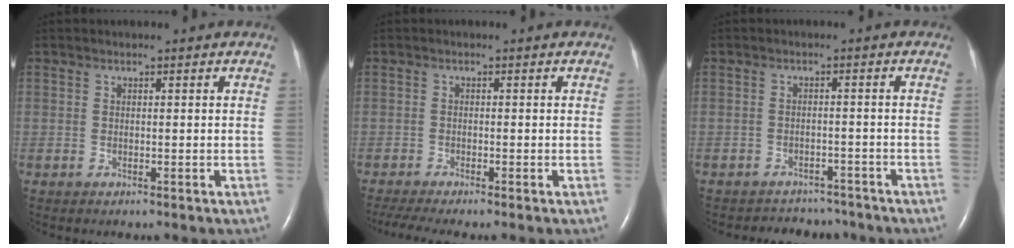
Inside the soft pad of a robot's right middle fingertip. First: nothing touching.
{"total": 4.7, "force": [-3.9, -0.1, 2.7], "torque": [-0.047, -0.010, -0.066]}
{"total": 5.9, "force": [-5.4, 2.2, -0.3], "torque": [0.005, 0.014, -0.066]}